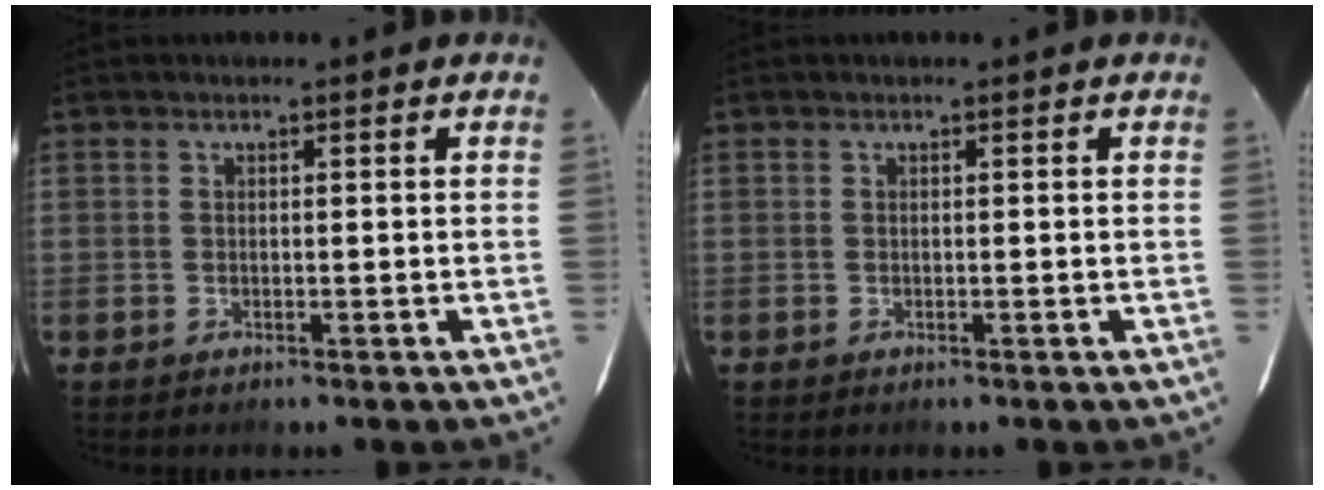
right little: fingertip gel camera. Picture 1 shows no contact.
{"total": 0.0}